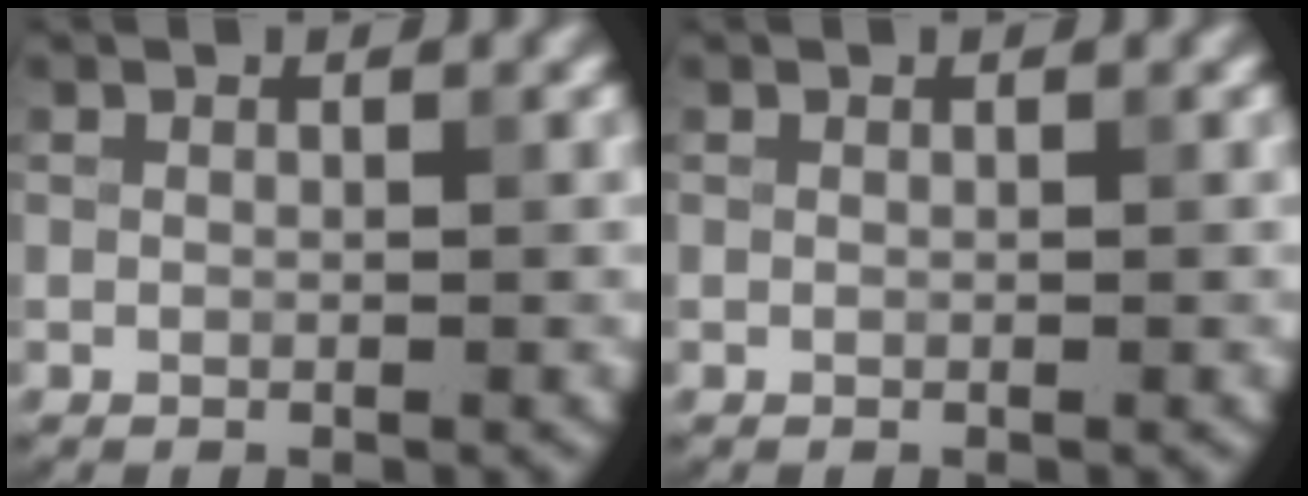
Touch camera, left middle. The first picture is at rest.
{"total": 0.0}